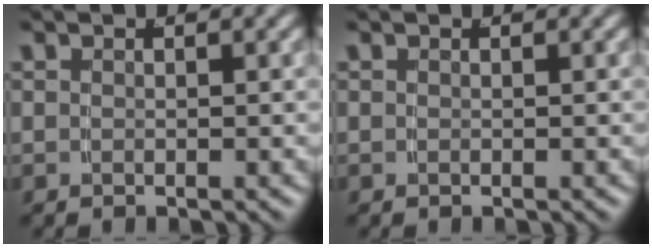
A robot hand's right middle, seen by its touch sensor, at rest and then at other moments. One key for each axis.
{"total": 0.0}